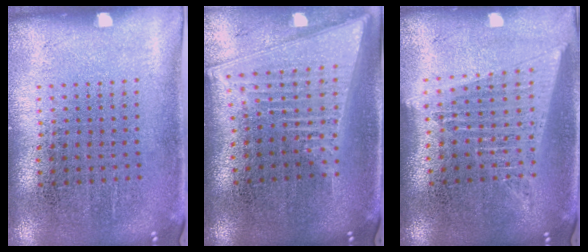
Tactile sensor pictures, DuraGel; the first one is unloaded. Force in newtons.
{"total": 2.1, "press": 1.8, "slide": 1.2}
{"total": 1.8, "press": 1.6, "slide": 0.9}